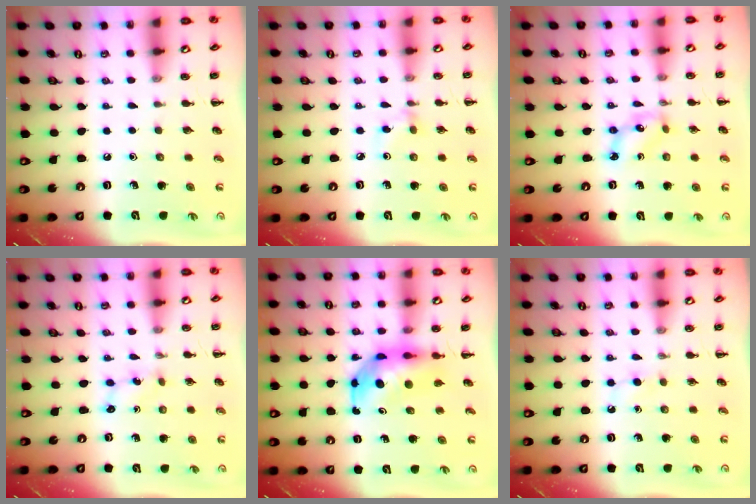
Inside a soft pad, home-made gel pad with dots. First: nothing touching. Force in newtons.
{"total": 2.8, "press": 2.6, "slide": 1.0}
{"total": 4.5, "press": 4.4, "slide": 1.1}
{"total": 1.7, "press": 1.6, "slide": 0.6}
{"total": 6.7, "press": 6.5, "slide": 1.6}
{"total": 2.7, "press": 2.5, "slide": 1.0}